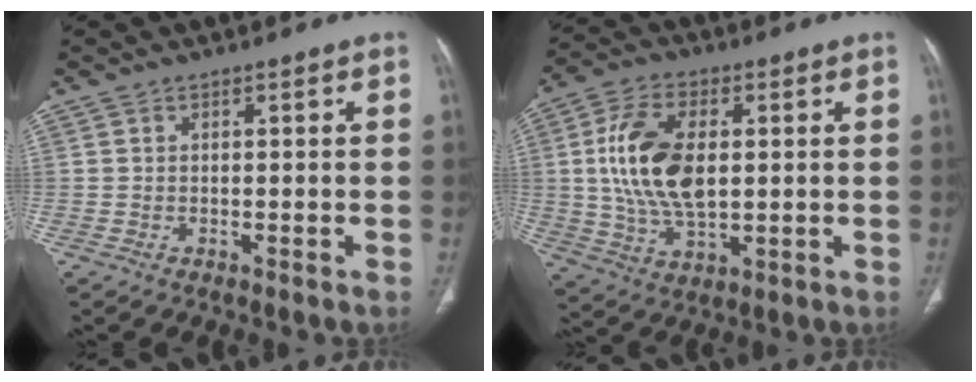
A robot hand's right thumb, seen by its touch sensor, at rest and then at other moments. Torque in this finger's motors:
{"motor_torque": [2.23, 2.07, 1.75, -0.74, 0.15]}